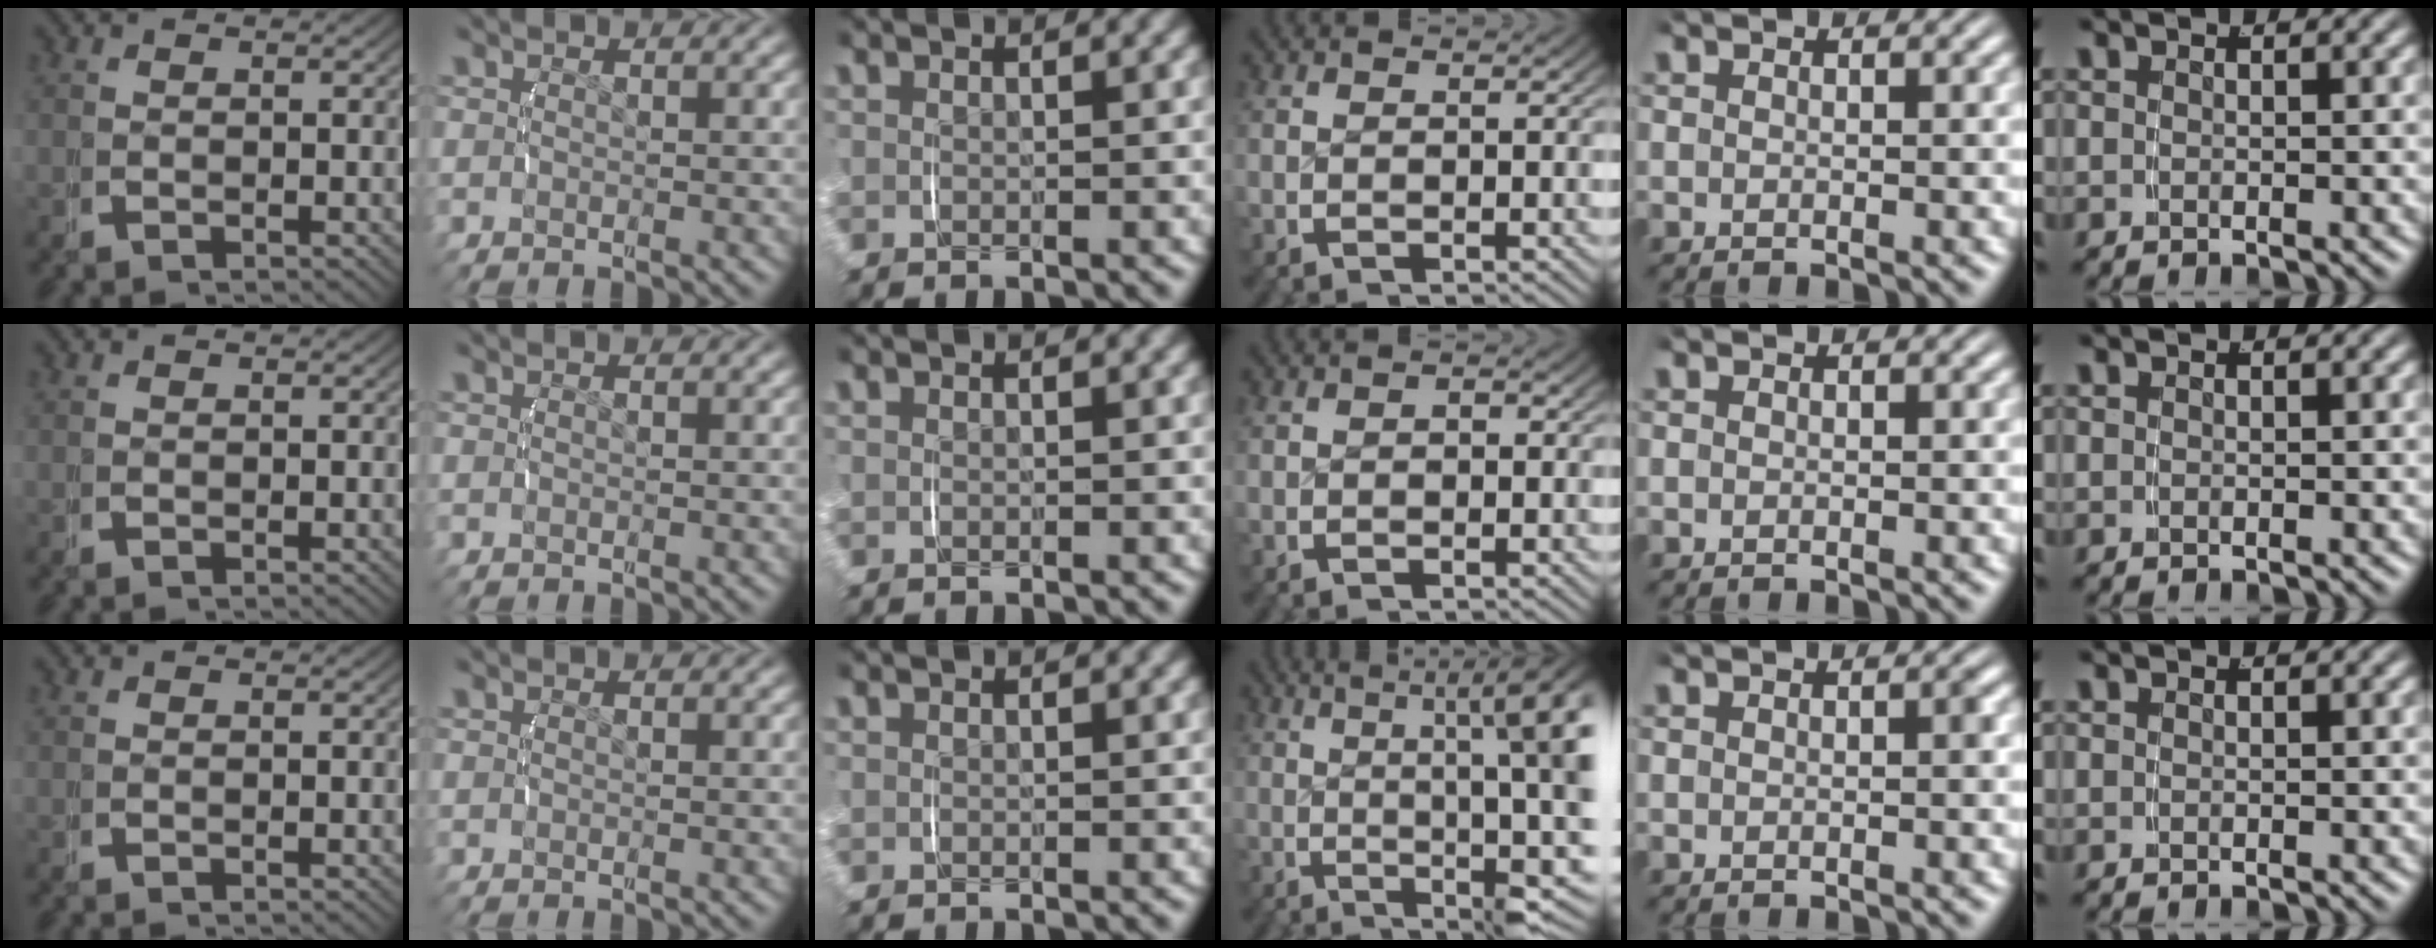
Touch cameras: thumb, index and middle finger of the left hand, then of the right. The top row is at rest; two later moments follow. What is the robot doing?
{"motion": "lift_and_place", "object": "jewelry box"}